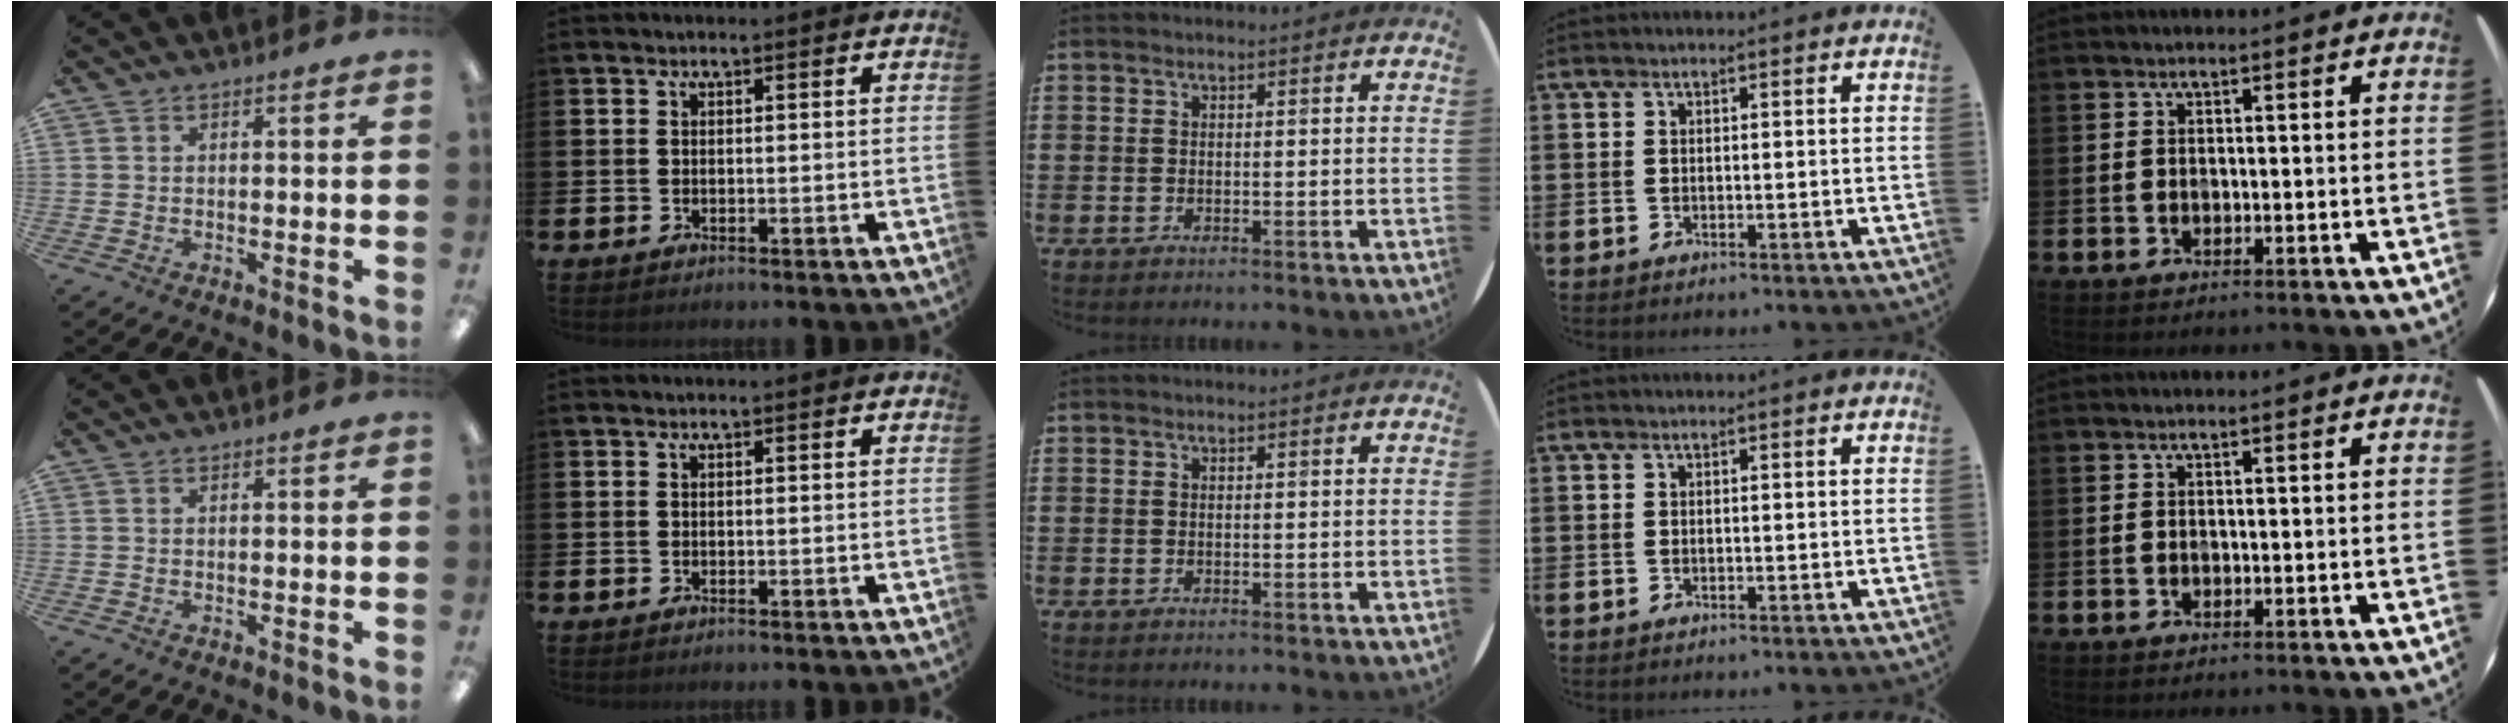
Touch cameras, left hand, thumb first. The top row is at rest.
{}